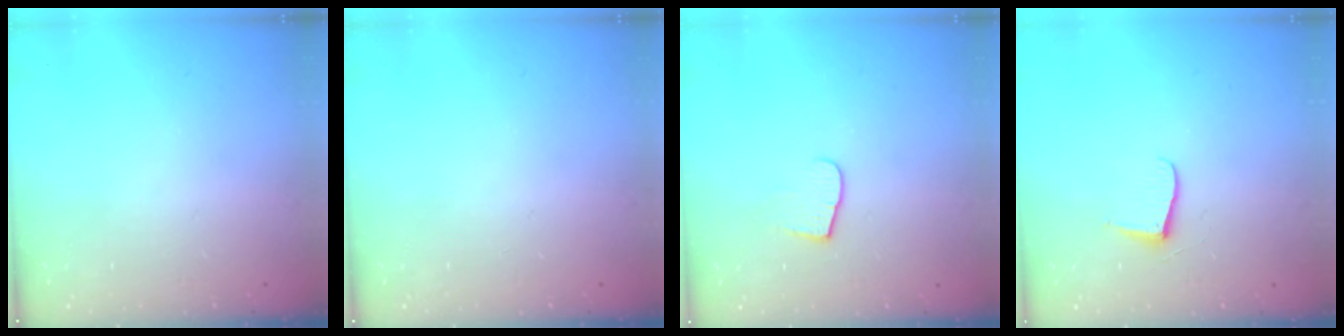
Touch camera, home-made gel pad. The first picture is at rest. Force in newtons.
{"total": 0.0}
{"total": 5.7, "press": 5.7, "slide": 0.5}
{"total": 5.5, "press": 5.5, "slide": 0.6}